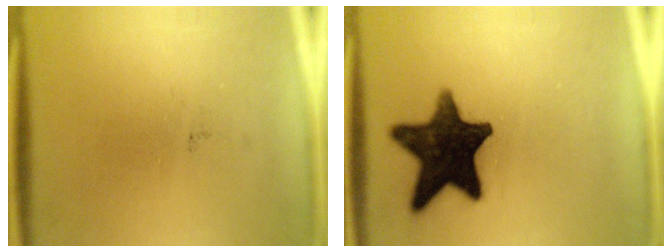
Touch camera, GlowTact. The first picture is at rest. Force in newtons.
{"total": 15.3}